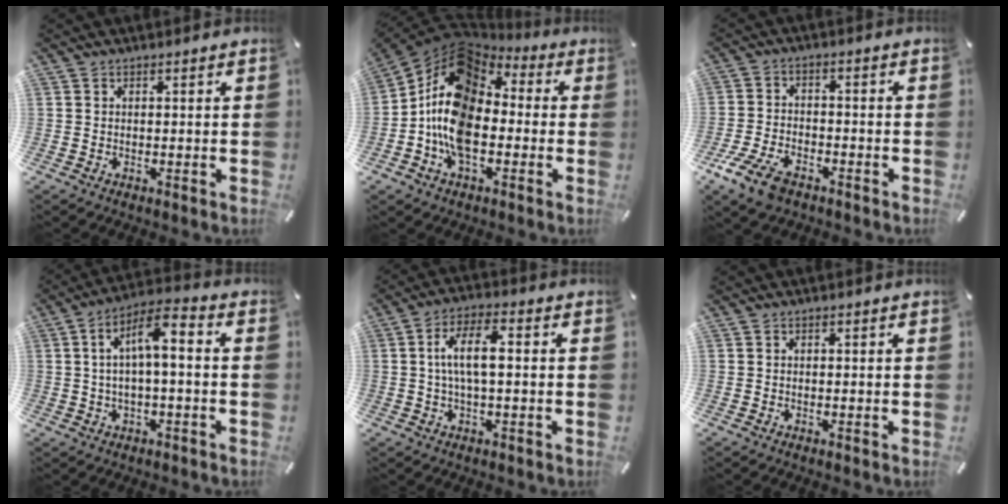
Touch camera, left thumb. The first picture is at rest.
{"total": 15.1, "force": [-3.4, 10.2, 10.6], "torque": [-0.229, 0.014, -0.069]}
{"total": 8.4, "force": [-5.4, 4.6, 4.5], "torque": [-0.107, 0.021, -0.104]}
{"total": 9.1, "force": [0.8, 3.4, 8.4], "torque": [-0.144, 0.005, 0.014]}
{"total": 8.2, "force": [0.4, 3.3, 7.5], "torque": [-0.150, 0.012, 0.003]}
{"total": 0.0}